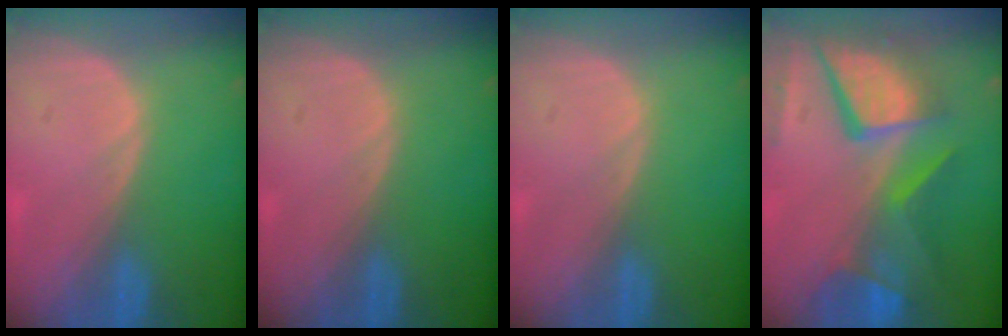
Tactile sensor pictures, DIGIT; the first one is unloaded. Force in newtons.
{"total": 0.0}
{"total": 0.0}
{"total": 12.1, "press": 9.9, "slide": 6.9}